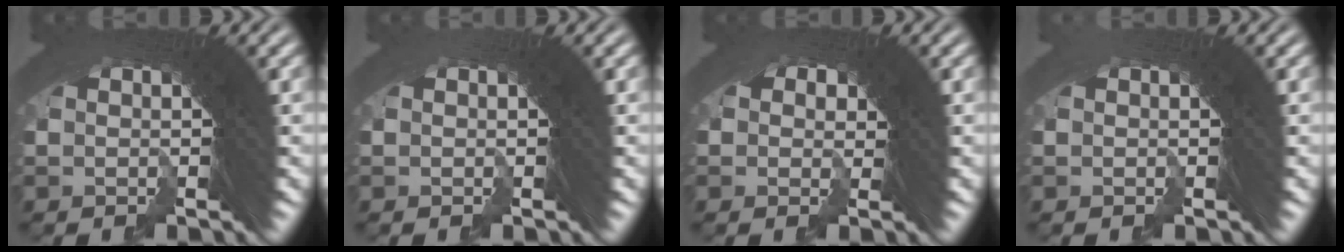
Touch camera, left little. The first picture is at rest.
{"total": 0.6, "force": [-0.1, -0.3, -0.4], "torque": [0.006, -0.002, -0.002]}
{"total": 3.1, "force": [-1.3, 2.8, -0.3], "torque": [-0.002, -0.019, -0.016]}
{"total": 2.0, "force": [-0.4, -1.3, -1.5], "torque": [0.024, -0.007, -0.002]}